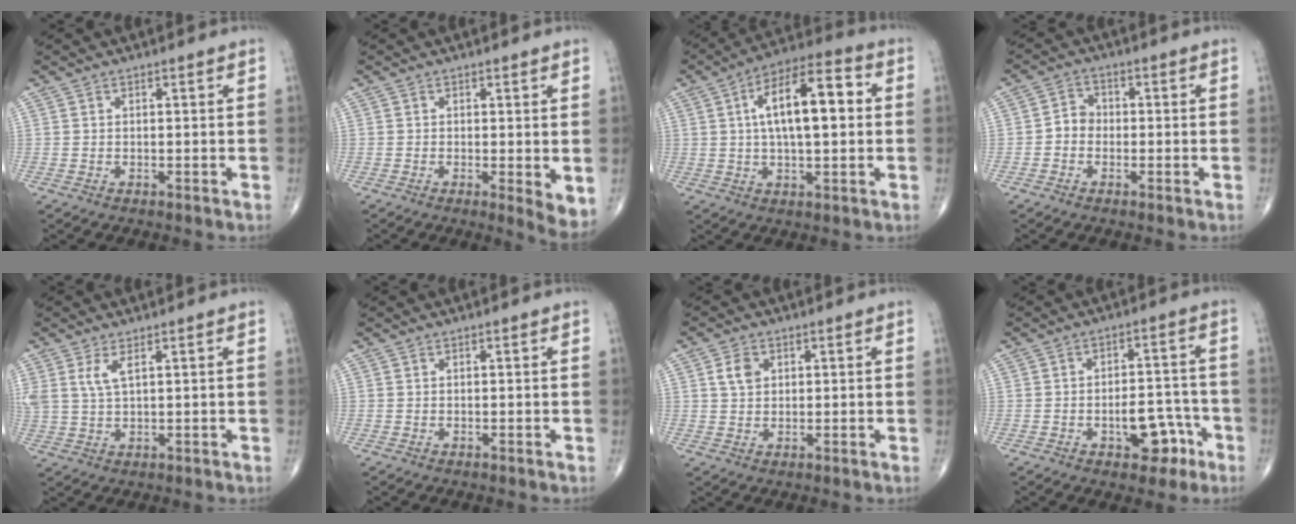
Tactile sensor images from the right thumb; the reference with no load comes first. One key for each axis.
{"total": 4.3, "fx": -0.2, "fy": 1.2, "fz": 4.1, "tx": -0.058, "ty": -0.013, "tz": -0.007}
{"total": 15.3, "fx": 2.3, "fy": 6.2, "fz": 13.8, "tx": -0.219, "ty": 0.023, "tz": 0.031}
{"total": 3.4, "fx": -0.9, "fy": 2.9, "fz": 1.6, "tx": -0.013, "ty": 0.014, "tz": -0.026}
{"total": 4.1, "fx": 1.9, "fy": 1.4, "fz": 3.4, "tx": -0.080, "ty": -0.004, "tz": 0.047}
{"total": 0.0}
{"total": 3.6, "fx": 1.2, "fy": 2.7, "fz": 2.1, "tx": -0.030, "ty": -0.002, "tz": 0.022}
{"total": 8.6, "fx": -3.8, "fy": 4.9, "fz": 6.0, "tx": -0.056, "ty": 0.041, "tz": -0.044}